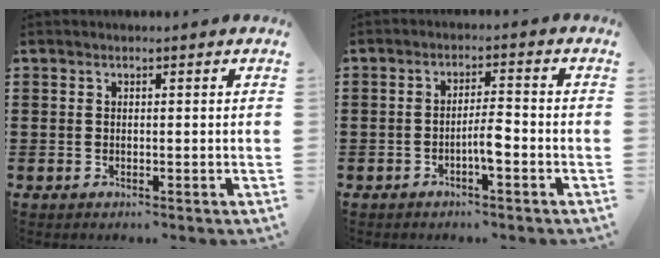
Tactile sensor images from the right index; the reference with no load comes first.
{"total": 3.7, "force": [-1.5, 0.6, 3.3], "torque": [-0.065, 0.001, -0.032]}